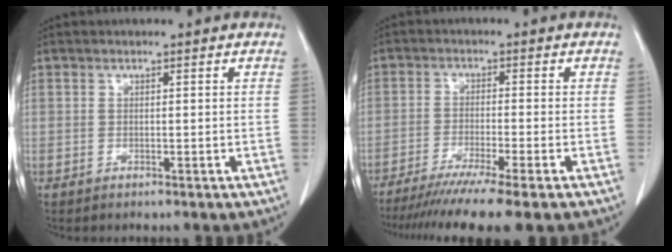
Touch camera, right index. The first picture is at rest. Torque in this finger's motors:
{"motor_torque": [1.12, -1.03, 0.68, 0.21]}